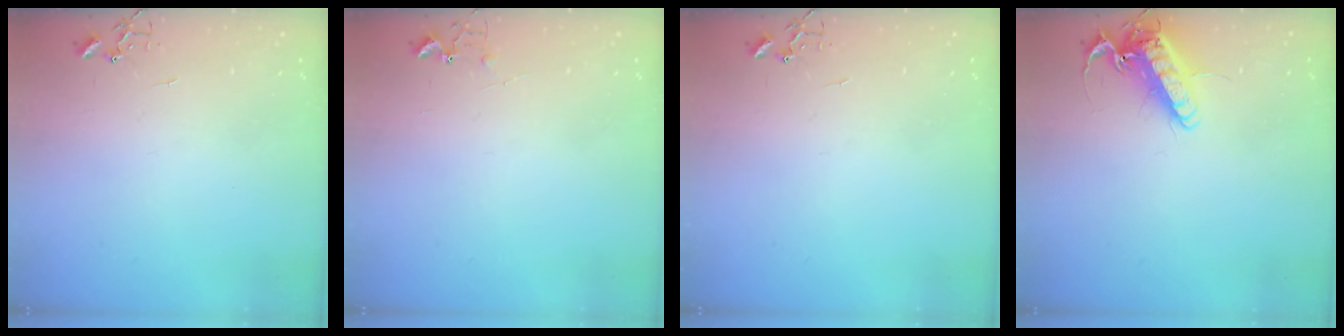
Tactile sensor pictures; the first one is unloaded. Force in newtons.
{"total": 5.4, "press": 5.4, "slide": 0.7}
{"total": 0.0}
{"total": 14.8, "press": 14.6, "slide": 2.4}